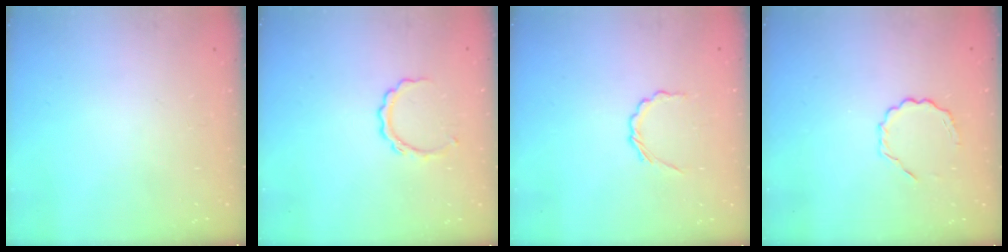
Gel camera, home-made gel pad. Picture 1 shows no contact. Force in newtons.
{"total": 5.9, "press": 5.9, "slide": 0.2}
{"total": 2.6, "press": 2.4, "slide": 1.0}
{"total": 3.8, "press": 3.6, "slide": 1.1}